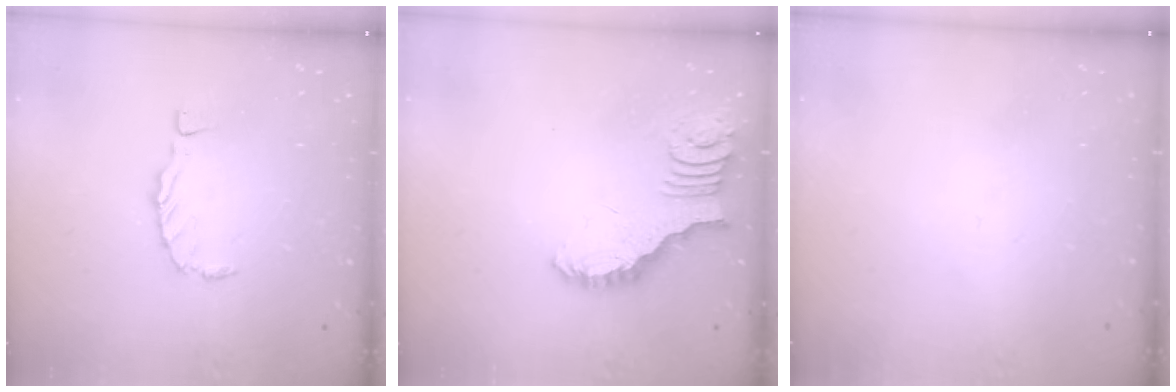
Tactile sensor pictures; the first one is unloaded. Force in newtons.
{"total": 2.5, "press": 2.5, "slide": 0.5}
{"total": 0.0}